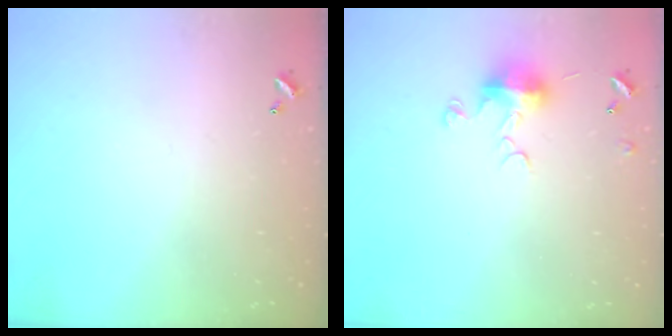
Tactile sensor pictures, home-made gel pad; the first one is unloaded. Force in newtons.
{"total": 7.4, "press": 7.4, "slide": 1.0}